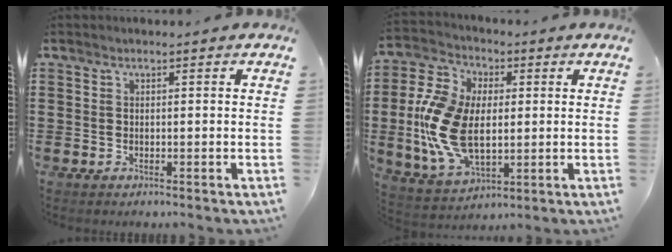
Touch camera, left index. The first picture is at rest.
{"total": 12.8, "force": [-0.4, 8.0, 10.1], "torque": [-0.241, -0.001, -0.006]}